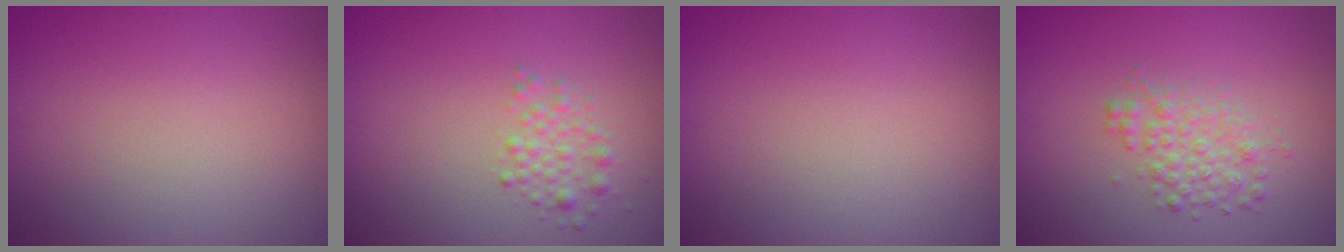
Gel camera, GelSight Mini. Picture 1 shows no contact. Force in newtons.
{"total": 1.7, "press": 1.7, "slide": 0.1}
{"total": 0.0}
{"total": 2.5, "press": 2.5, "slide": 0.1}